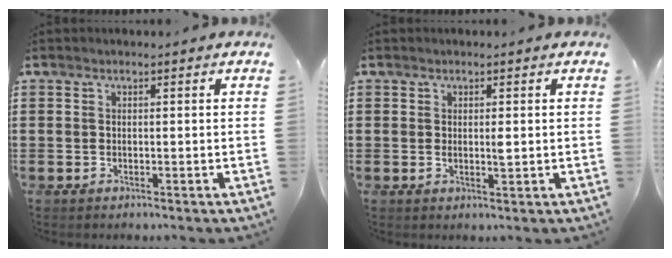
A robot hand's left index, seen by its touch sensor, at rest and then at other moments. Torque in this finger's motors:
{"motor_torque": [0.54, 0.29, 0.20, 0.06]}